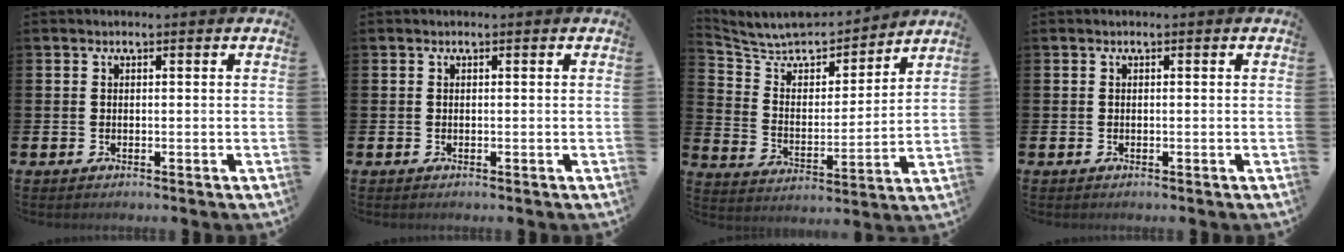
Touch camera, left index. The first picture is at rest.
{"total": 0.0}
{"total": 8.1, "force": [7.6, 2.4, 1.6], "torque": [-0.059, -0.070, 0.128]}
{"total": 0.0}